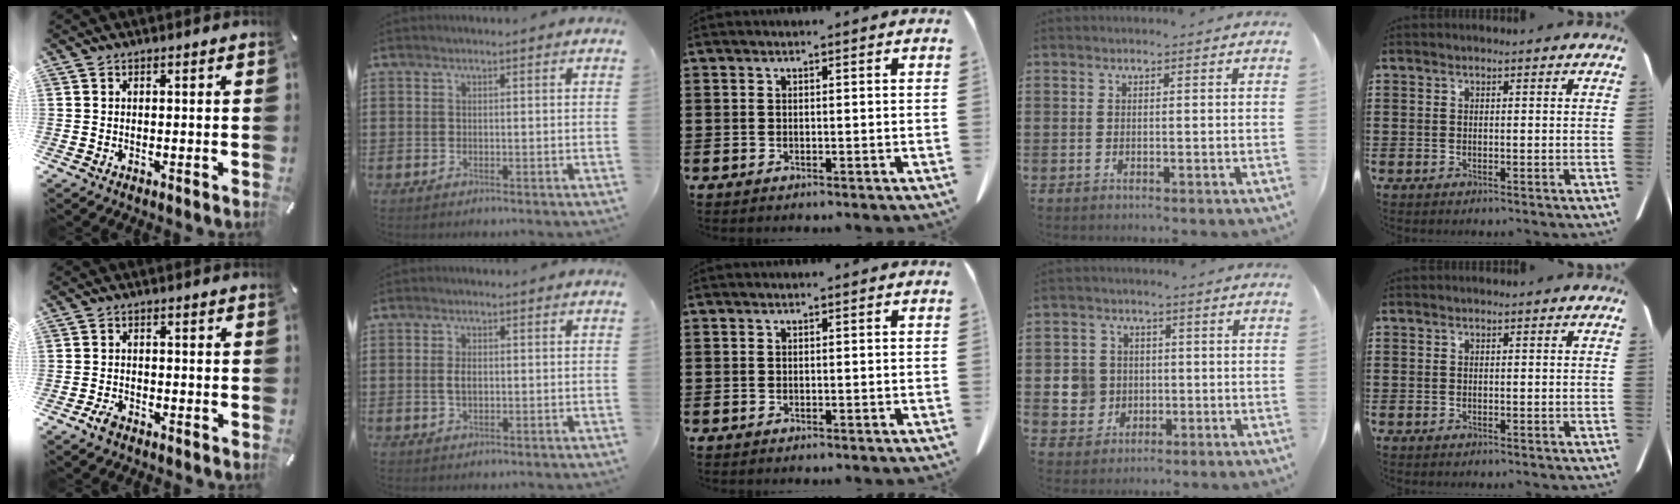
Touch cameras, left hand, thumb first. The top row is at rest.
{"thumb": {"total": 2.9, "force": [-2.0, 1.5, 1.5], "torque": [-0.040, 0.007, -0.043]}, "index": {"total": 2.2, "force": [0.1, 1.1, 1.9], "torque": [-0.040, 0.004, 0.001]}, "ring": {"total": 5.9, "force": [-0.5, 5.7, 1.5], "torque": [-0.054, 0.014, -0.005]}}